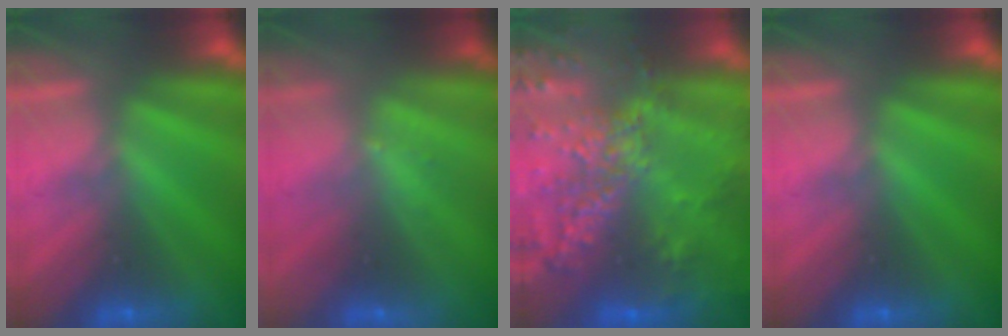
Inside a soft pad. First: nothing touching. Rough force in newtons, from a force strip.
{"total": 1.3}
{"total": 5.8}
{"total": 0.0}